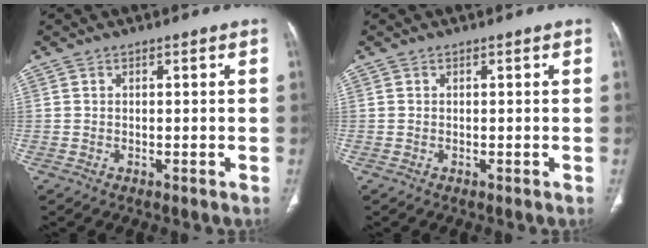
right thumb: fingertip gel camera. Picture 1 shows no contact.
{"total": 0.0}